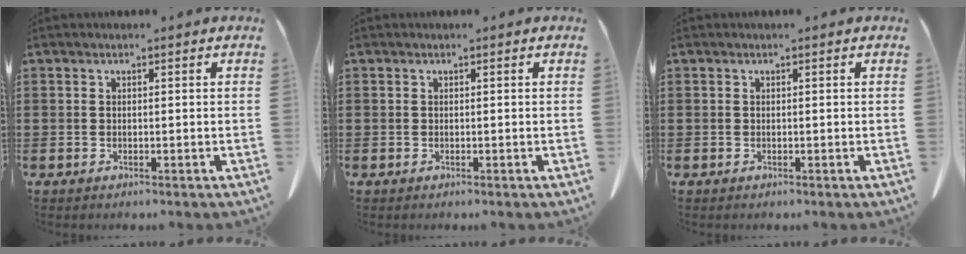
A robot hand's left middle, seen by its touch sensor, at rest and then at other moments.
{"total": 0.0}
{"total": 0.0}